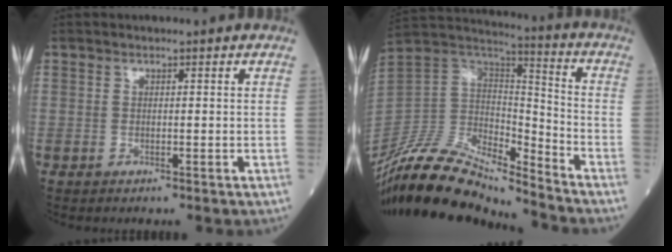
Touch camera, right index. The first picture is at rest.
{"total": 19.4, "force": [-17.6, 3.0, 7.5], "torque": [-0.156, 0.028, -0.329]}